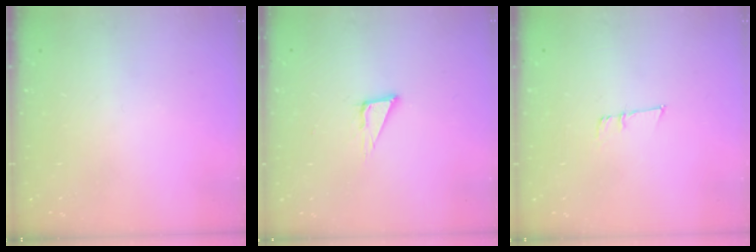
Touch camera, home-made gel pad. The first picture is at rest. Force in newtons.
{"total": 5.9, "press": 5.8, "slide": 1.3}
{"total": 6.0, "press": 5.6, "slide": 2.1}